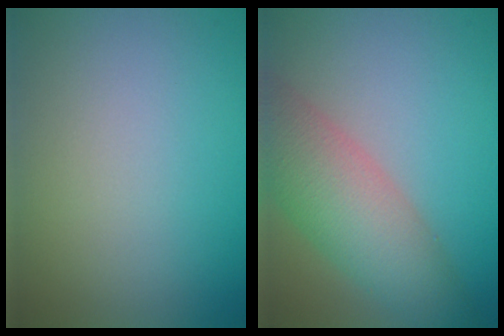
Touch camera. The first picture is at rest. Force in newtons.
{"total": 7.0, "press": 7.0, "slide": 0.3}